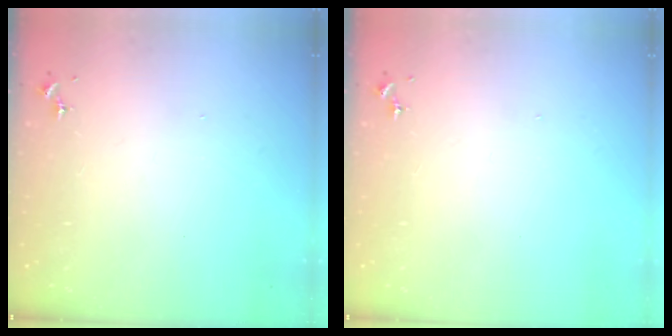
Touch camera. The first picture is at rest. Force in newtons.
{"total": 0.0}